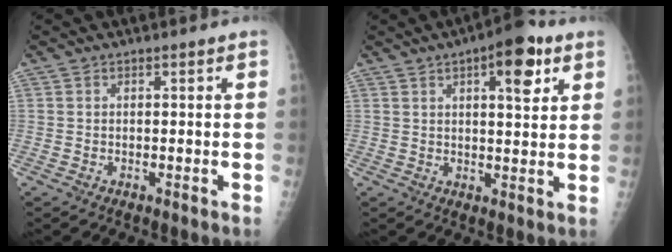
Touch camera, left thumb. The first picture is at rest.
{"total": 9.9, "force": [4.6, 3.6, 8.0], "torque": [-0.091, -0.015, 0.060]}